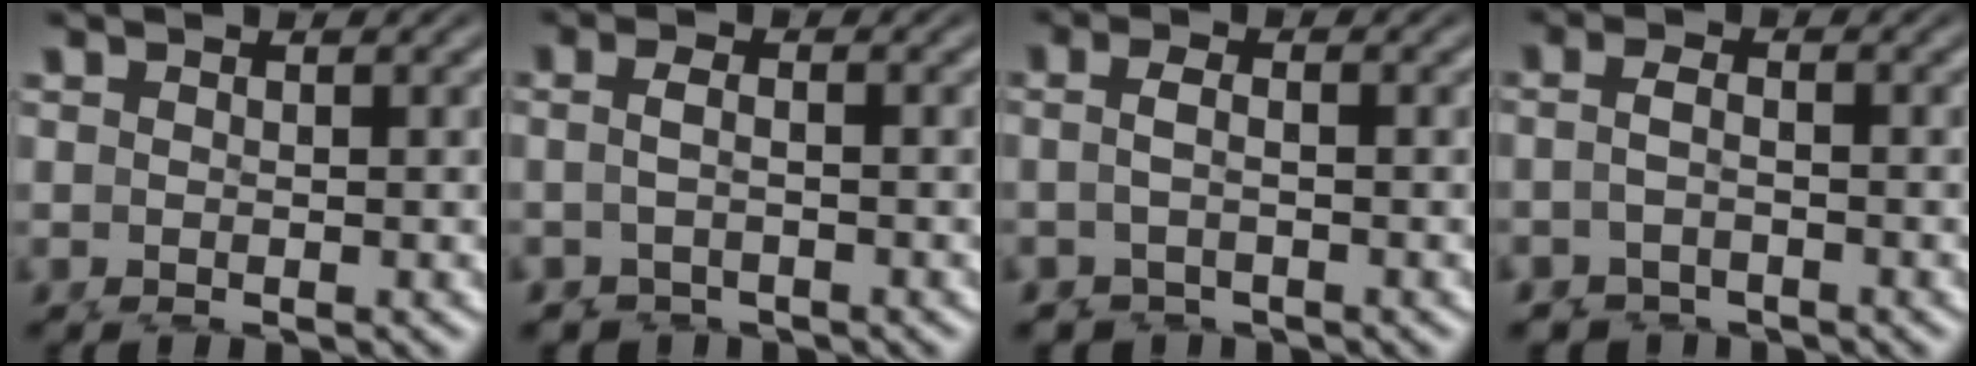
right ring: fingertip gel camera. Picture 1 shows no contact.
{"total": 1.8, "force": [-0.9, 1.1, 1.1], "torque": [-0.025, -0.002, -0.018]}
{"total": 2.4, "force": [-0.7, 1.6, 1.6], "torque": [-0.035, -0.002, -0.015]}
{"total": 2.4, "force": [-1.2, 1.9, 0.9], "torque": [-0.024, -0.005, -0.023]}